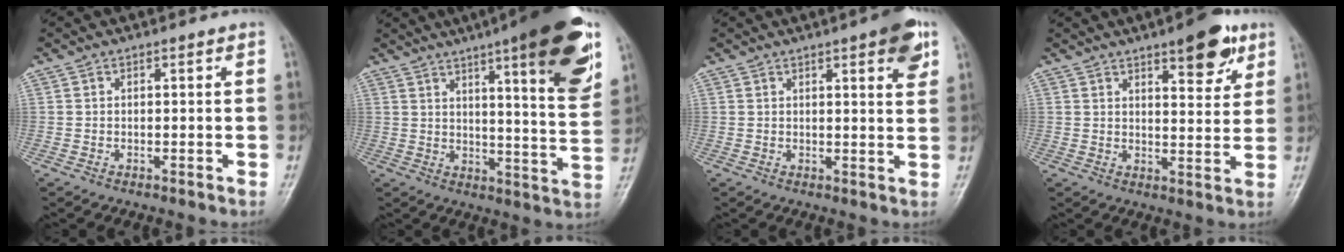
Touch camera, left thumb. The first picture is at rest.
{"total": 20.2, "force": [11.0, 3.6, 16.6], "torque": [-0.206, -0.044, 0.151]}
{"total": 6.6, "force": [3.5, 1.6, 5.4], "torque": [-0.060, -0.012, 0.039]}
{"total": 9.5, "force": [5.7, 3.4, 6.8], "torque": [-0.069, -0.028, 0.077]}